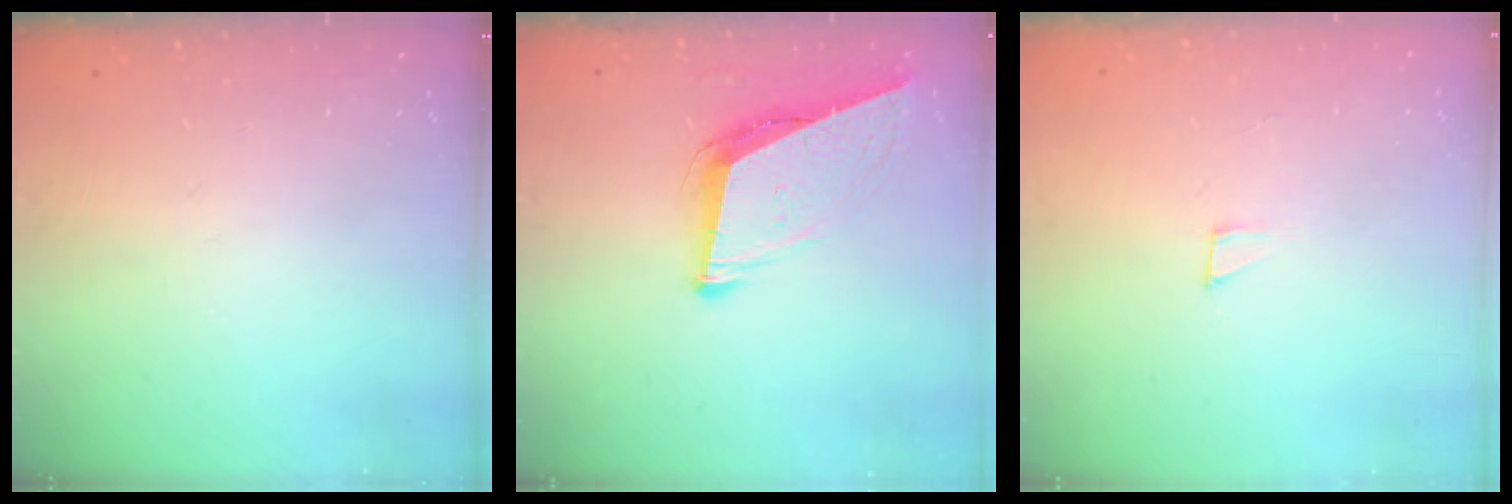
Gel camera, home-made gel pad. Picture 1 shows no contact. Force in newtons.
{"total": 9.3, "press": 8.9, "slide": 2.7}
{"total": 1.9, "press": 1.9, "slide": 0.1}